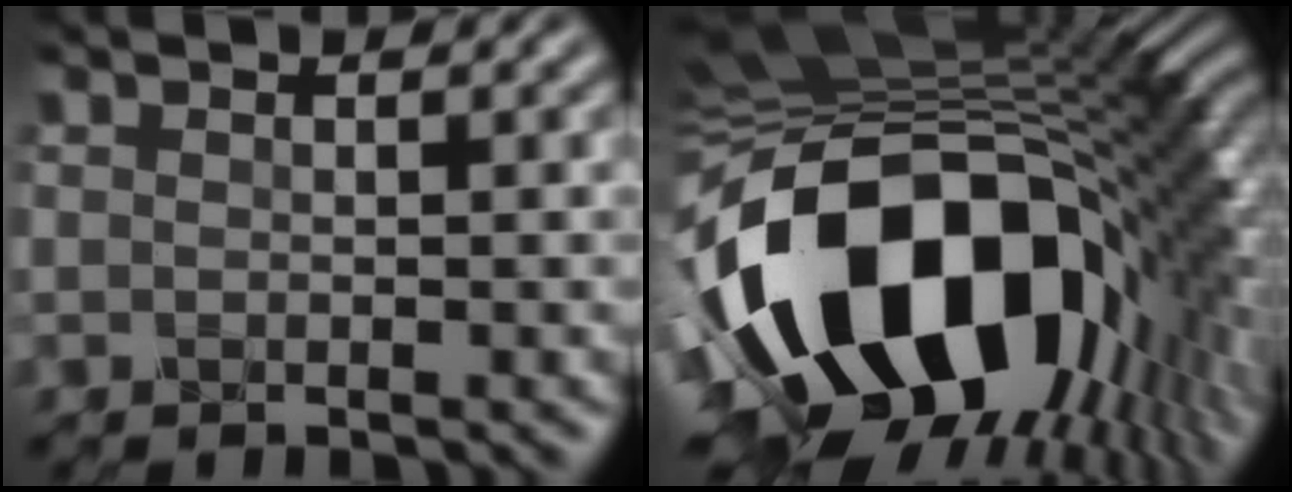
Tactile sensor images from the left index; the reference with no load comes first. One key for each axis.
{"total": 19.5, "fx": -4.3, "fy": 12.1, "fz": 14.7, "tx": -0.279, "ty": -0.017, "tz": -0.068}